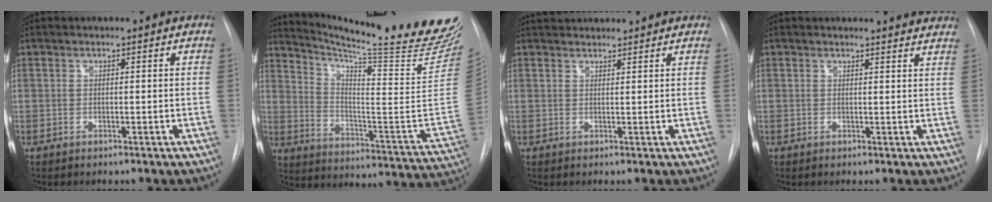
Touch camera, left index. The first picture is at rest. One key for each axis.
{"total": 26.7, "fx": 22.9, "fy": -0.5, "fz": 13.8, "tx": -0.219, "ty": -0.118, "tz": 0.312}
{"total": 4.9, "fx": 4.8, "fy": 0.2, "fz": 0.9, "tx": -0.015, "ty": 0.031, "tz": 0.064}
{"total": 6.3, "fx": 6.2, "fy": 0.5, "fz": 1.0, "tx": -0.001, "ty": -0.015, "tz": 0.042}